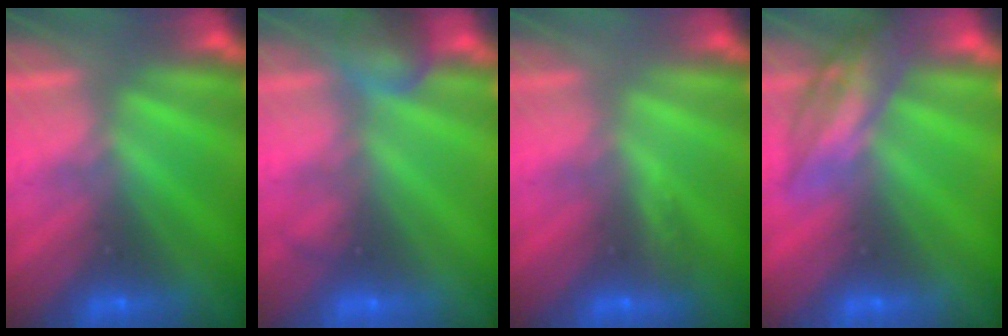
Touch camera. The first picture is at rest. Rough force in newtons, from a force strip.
{"total": 2.5}
{"total": 2.9}
{"total": 2.4}